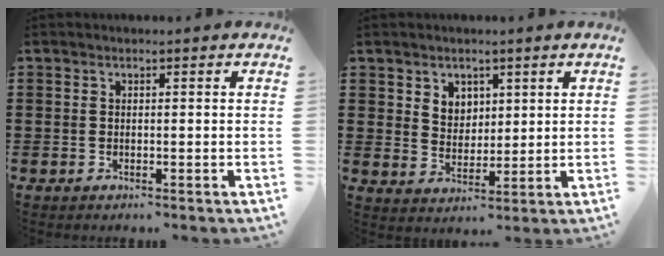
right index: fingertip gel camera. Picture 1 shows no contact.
{"total": 4.1, "force": [2.4, 3.2, 0.6], "torque": [-0.019, 0.006, 0.044]}